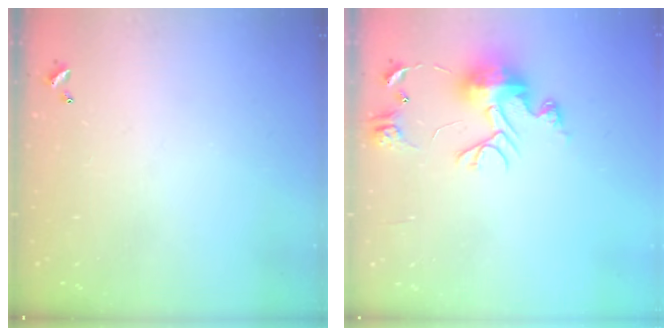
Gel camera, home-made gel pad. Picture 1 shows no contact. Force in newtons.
{"total": 10.8, "press": 10.8, "slide": 1.2}